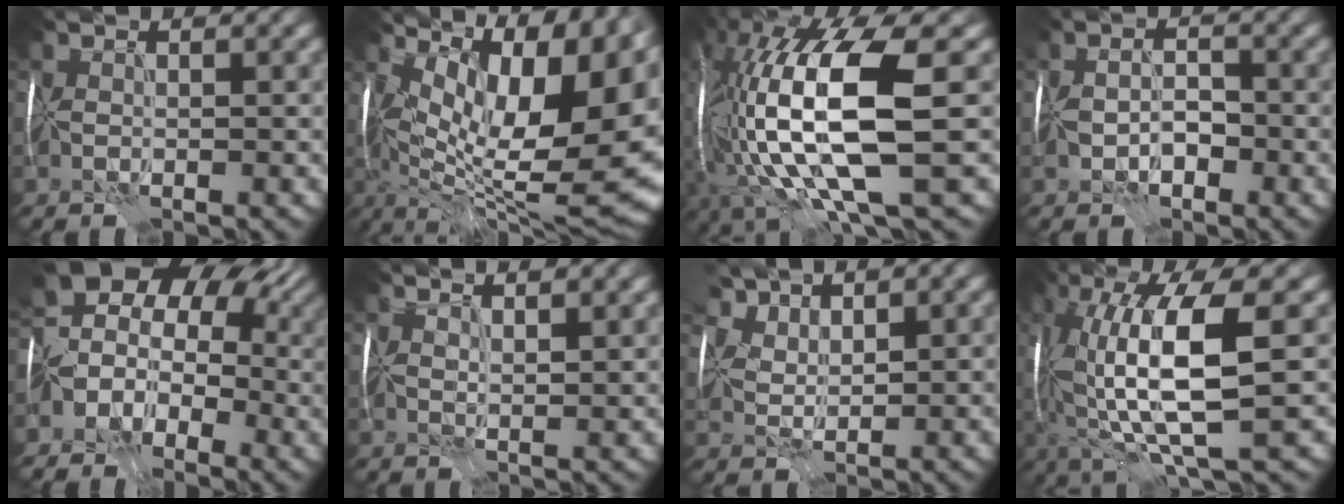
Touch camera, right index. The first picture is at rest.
{"total": 15.3, "force": [3.4, 6.1, 13.6], "torque": [-0.204, 0.018, 0.075]}
{"total": 15.7, "force": [0.6, 4.9, 14.9], "torque": [-0.309, -0.011, 0.041]}
{"total": 0.7, "force": [-0.6, 0.3, 0.2], "torque": [-0.019, 0.007, -0.010]}
{"total": 8.7, "force": [0.0, 7.2, 5.0], "torque": [-0.093, 0.016, 0.001]}
{"total": 4.3, "force": [3.5, 1.1, 2.3], "torque": [-0.022, 0.023, 0.032]}
{"total": 4.8, "force": [4.5, 1.7, 0.4], "torque": [-0.041, -0.004, 0.097]}
{"total": 10.4, "force": [1.8, 2.8, 9.9], "torque": [-0.199, 0.005, 0.043]}